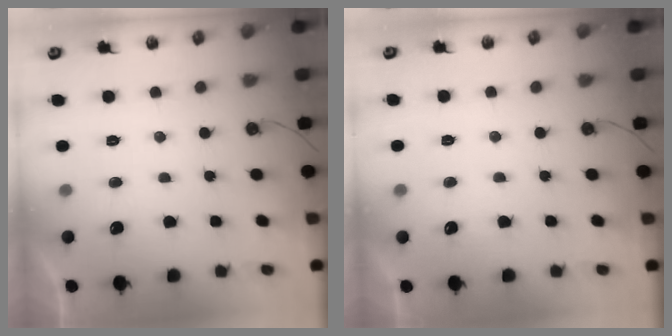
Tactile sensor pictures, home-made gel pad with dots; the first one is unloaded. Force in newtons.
{"total": 2.9, "press": 2.9, "slide": 0.5}